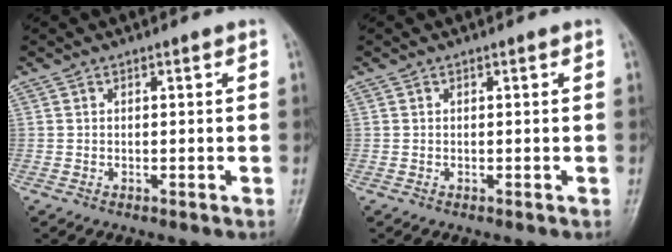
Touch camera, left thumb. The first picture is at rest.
{"total": 0.0}